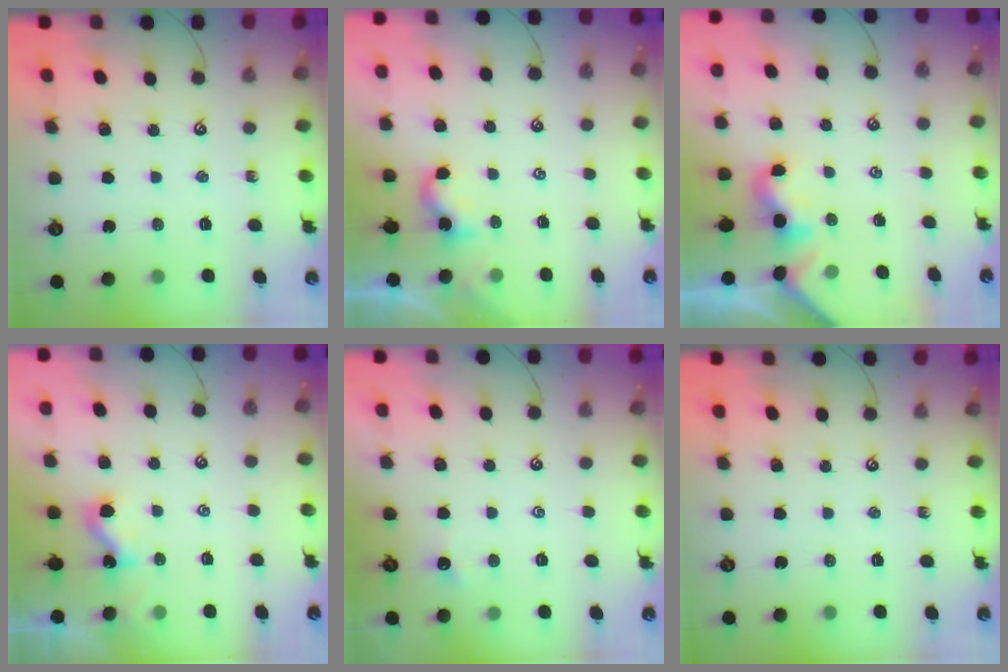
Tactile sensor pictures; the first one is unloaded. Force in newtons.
{"total": 2.8, "press": 2.7, "slide": 0.3}
{"total": 1.9, "press": 1.8, "slide": 0.6}
{"total": 1.1, "press": 1.1, "slide": 0.2}
{"total": 0.0}
{"total": 0.0}